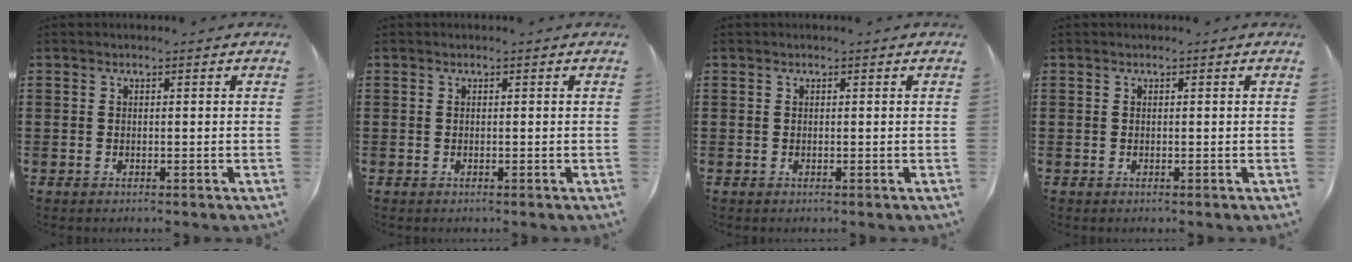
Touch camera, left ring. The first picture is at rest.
{"total": 0.0}
{"total": 0.0}
{"total": 0.0}